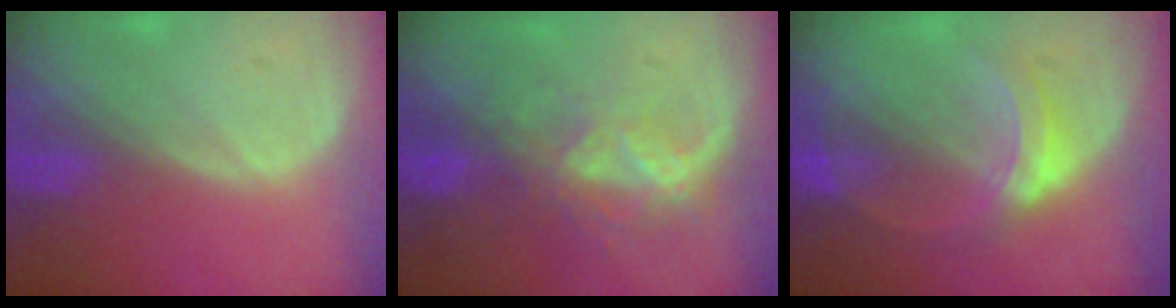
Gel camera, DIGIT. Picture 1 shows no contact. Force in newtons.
{"total": 6.5, "press": 5.9, "slide": 2.7}
{"total": 5.4, "press": 5.0, "slide": 2.0}